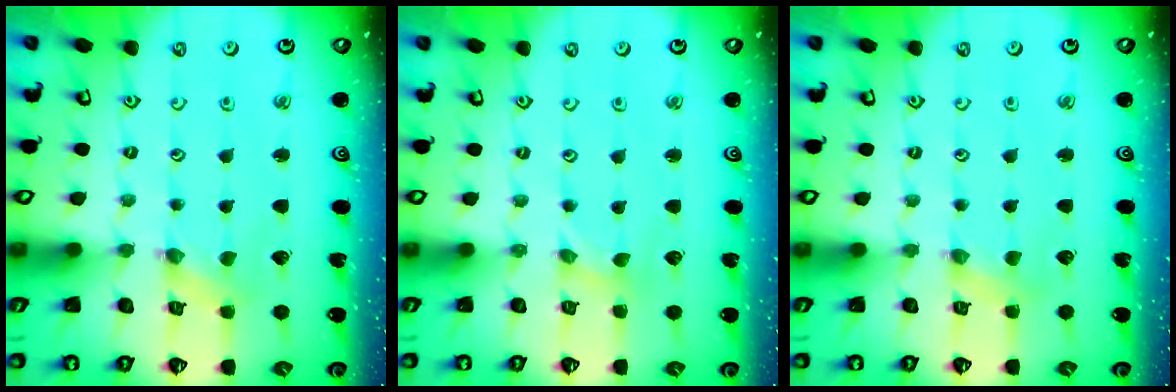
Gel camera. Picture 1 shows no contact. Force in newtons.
{"total": 0.0}
{"total": 2.4, "press": 2.4, "slide": 0.3}